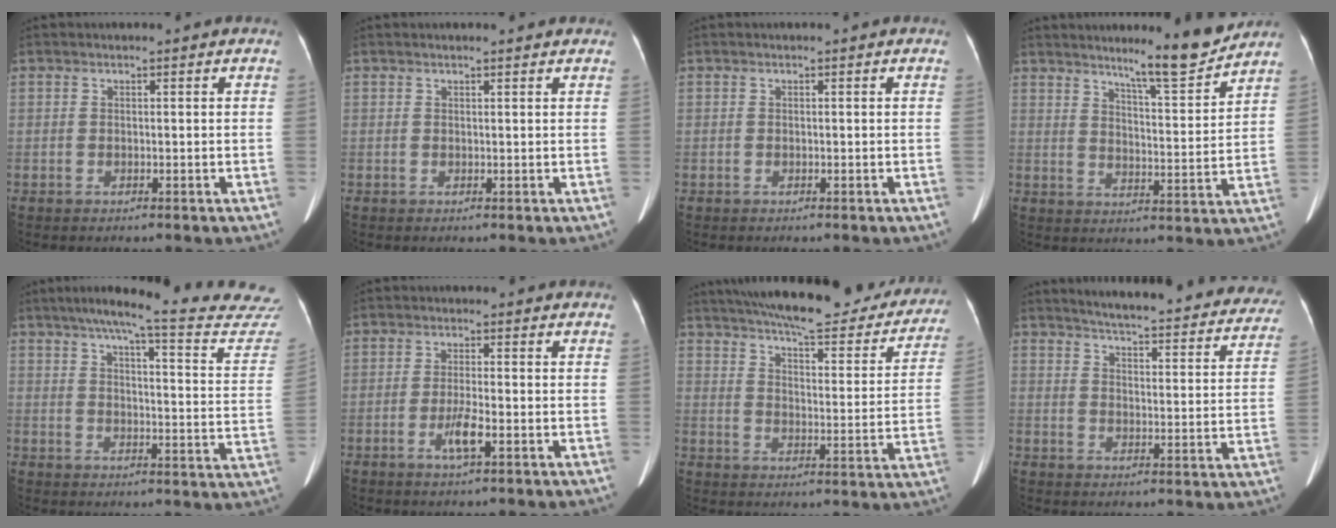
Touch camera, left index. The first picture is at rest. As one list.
[{"total": 2.7, "force": [2.5, 0.3, 0.9], "torque": [-0.015, 0.016, 0.026]}, {"total": 0.0}, {"total": 9.2, "force": [8.2, -0.6, 4.2], "torque": [-0.066, -0.022, 0.121]}, {"total": 26.0, "force": [23.5, 2.2, 11.0], "torque": [-0.149, -0.061, 0.275]}, {"total": 3.2, "force": [-1.3, 0.1, 2.9], "torque": [-0.060, -0.005, -0.025]}, {"total": 27.3, "force": [23.9, 5.6, 12.0], "torque": [-0.184, -0.032, 0.299]}, {"total": 27.4, "force": [25.1, 4.3, 10.2], "torque": [-0.142, -0.054, 0.296]}]